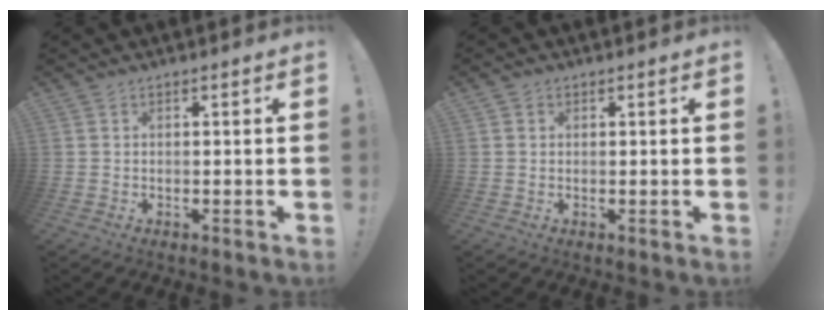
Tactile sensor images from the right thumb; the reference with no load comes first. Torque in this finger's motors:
{"motor_torque": [-0.37, 0.12, -0.06, 0.05, 0.07]}